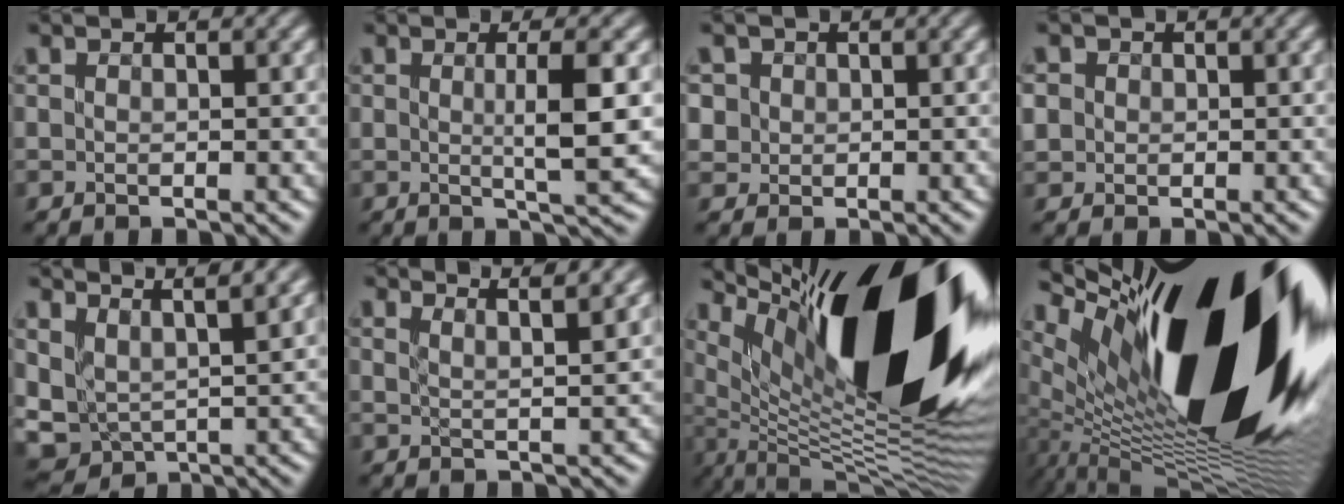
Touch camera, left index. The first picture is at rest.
{"total": 4.0, "force": [0.2, 0.6, 3.9], "torque": [-0.064, -0.003, 0.004]}
{"total": 1.2, "force": [0.2, 1.2, -0.1], "torque": [-0.003, -0.006, 0.015]}
{"total": 1.2, "force": [0.0, 1.2, -0.1], "torque": [-0.006, -0.003, 0.004]}
{"total": 6.1, "force": [4.9, 1.9, 3.1], "torque": [-0.078, 0.005, 0.081]}
{"total": 5.2, "force": [4.3, 1.2, 2.6], "torque": [-0.018, 0.024, 0.033]}
{"total": 20.1, "force": [6.9, 6.2, 17.9], "torque": [-0.280, 0.035, 0.117]}
{"total": 23.7, "force": [4.6, 9.1, 21.4], "torque": [-0.359, -0.015, 0.078]}